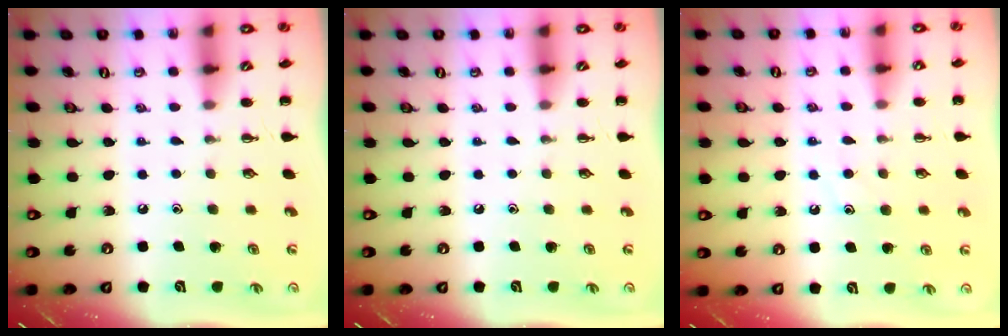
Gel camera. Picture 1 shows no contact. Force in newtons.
{"total": 0.0}
{"total": 7.7, "press": 7.6, "slide": 1.1}